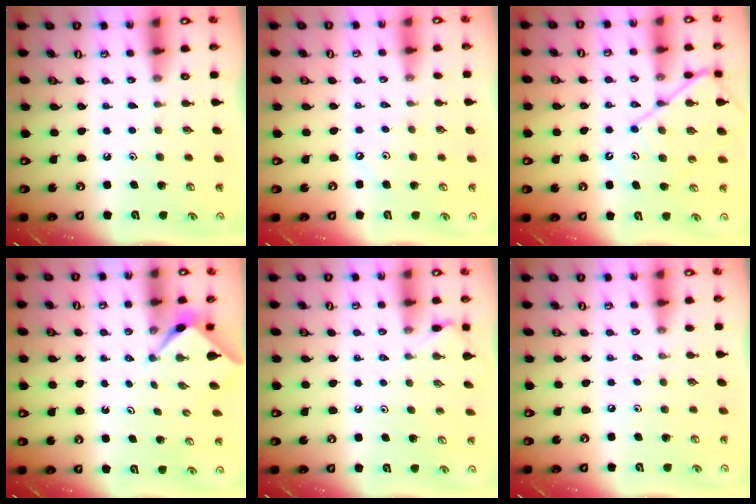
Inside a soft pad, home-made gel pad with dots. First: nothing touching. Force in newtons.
{"total": 2.5, "press": 2.5, "slide": 0.5}
{"total": 10.9, "press": 10.9, "slide": 1.2}
{"total": 2.3, "press": 2.2, "slide": 0.3}
{"total": 4.1, "press": 4.1, "slide": 0.7}
{"total": 2.5, "press": 2.5, "slide": 0.5}